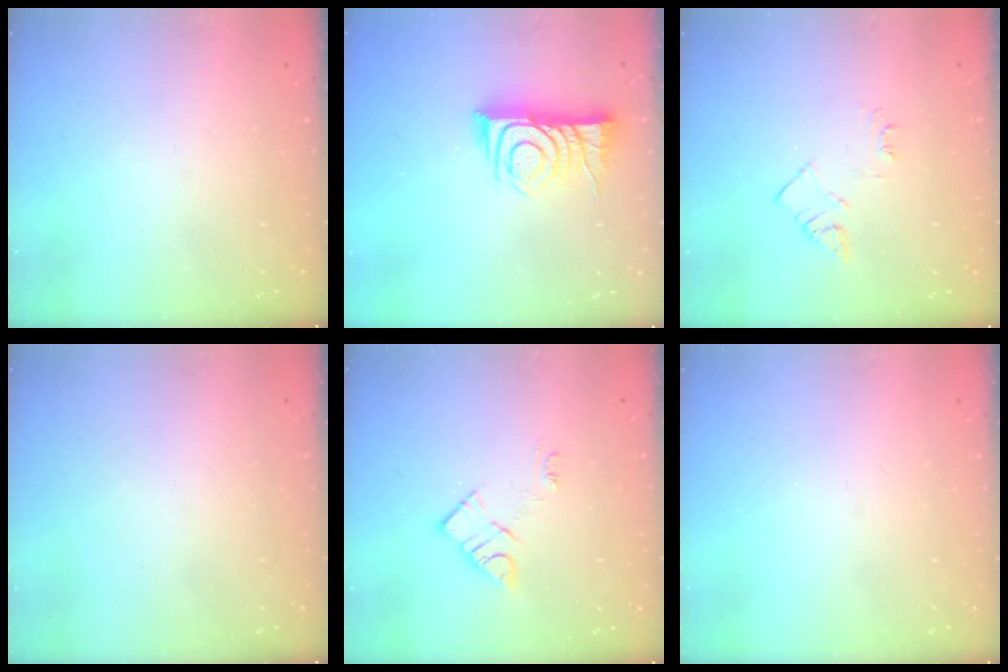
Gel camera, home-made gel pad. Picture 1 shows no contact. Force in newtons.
{"total": 11.9, "press": 11.9, "slide": 0.6}
{"total": 5.5, "press": 5.4, "slide": 0.7}
{"total": 1.6, "press": 1.6, "slide": 0.1}
{"total": 8.7, "press": 8.7, "slide": 0.3}
{"total": 0.0}